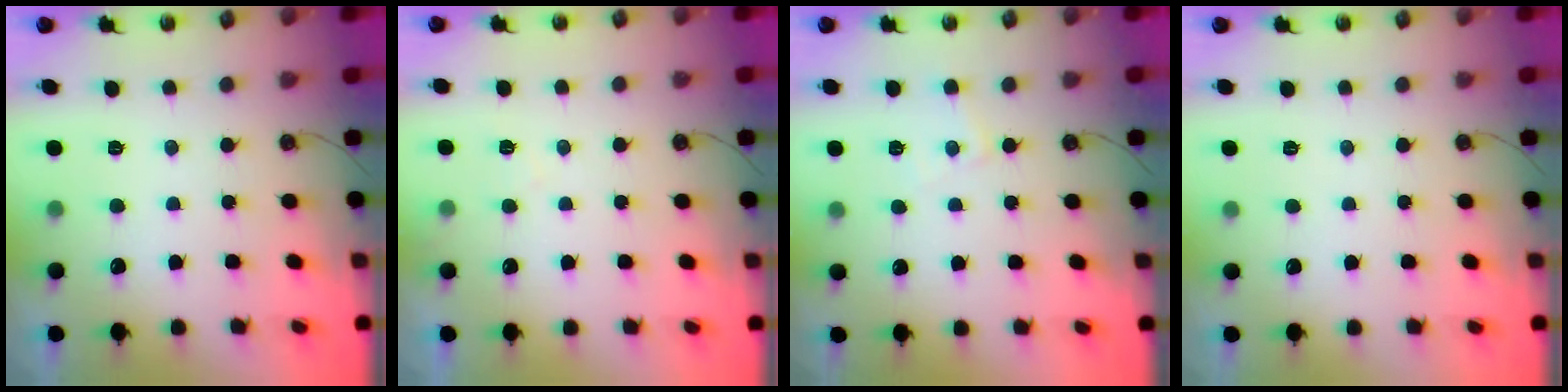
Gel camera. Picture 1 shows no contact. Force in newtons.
{"total": 4.1, "press": 4.1, "slide": 0.7}
{"total": 5.3, "press": 5.2, "slide": 0.7}
{"total": 2.8, "press": 2.8, "slide": 0.5}